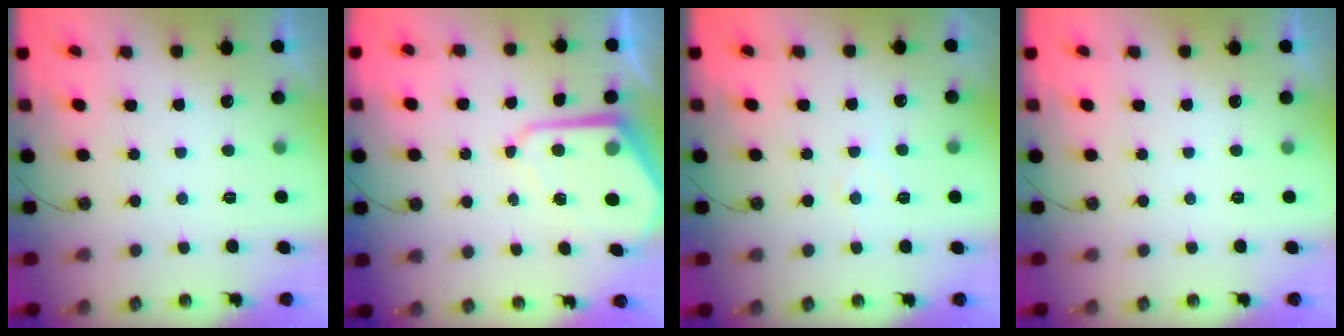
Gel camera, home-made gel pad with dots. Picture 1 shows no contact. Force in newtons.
{"total": 9.7, "press": 9.7, "slide": 0.7}
{"total": 6.0, "press": 5.9, "slide": 0.6}
{"total": 0.0}